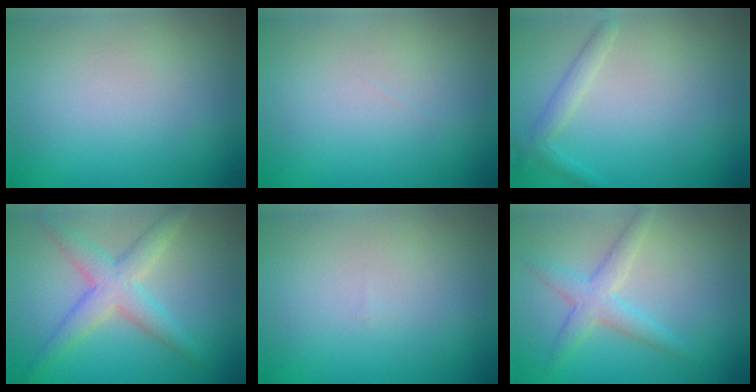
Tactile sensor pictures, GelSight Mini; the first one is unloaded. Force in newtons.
{"total": 0.0}
{"total": 1.5, "press": 1.5, "slide": 0.1}
{"total": 4.2, "press": 4.2, "slide": 0.0}
{"total": 0.0}
{"total": 2.8, "press": 2.8, "slide": 0.0}